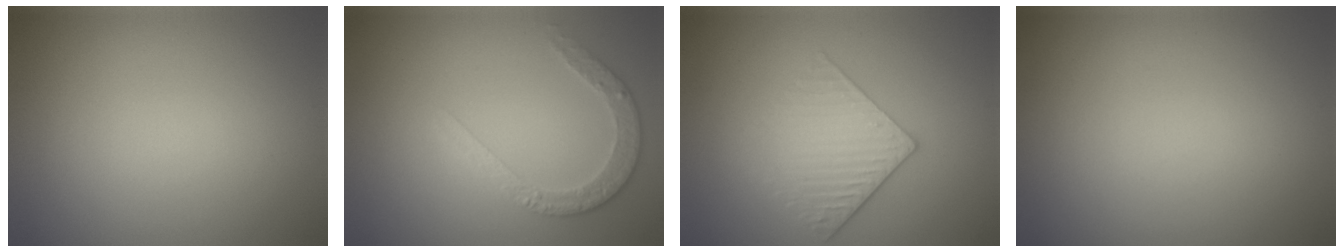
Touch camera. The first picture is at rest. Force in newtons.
{"total": 2.6, "press": 2.5, "slide": 0.8}
{"total": 3.0, "press": 2.6, "slide": 1.6}
{"total": 0.0}